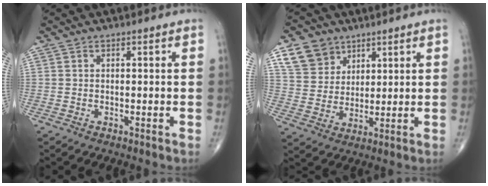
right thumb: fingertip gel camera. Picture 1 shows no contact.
{"total": 8.7, "force": [5.1, 6.6, 2.7], "torque": [-0.027, -0.022, 0.103]}